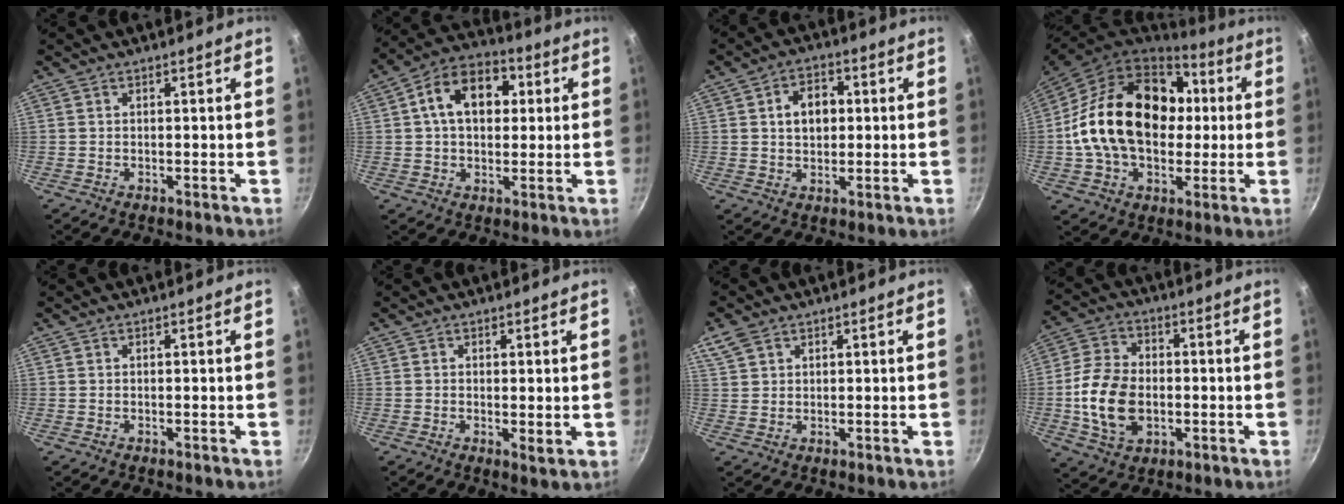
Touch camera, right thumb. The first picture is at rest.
{"total": 13.2, "force": [2.8, 9.0, 9.1], "torque": [-0.113, 0.019, 0.028]}
{"total": 6.9, "force": [1.1, 4.9, 4.8], "torque": [-0.052, 0.009, 0.014]}
{"total": 25.4, "force": [1.9, 18.2, 17.7], "torque": [-0.281, 0.039, 0.032]}
{"total": 0.0}
{"total": 2.1, "force": [0.4, 0.8, 1.9], "torque": [-0.030, -0.010, 0.006]}
{"total": 4.0, "force": [2.4, 2.6, 1.8], "torque": [-0.030, 0.000, 0.052]}
{"total": 13.7, "force": [-1.8, 9.4, 9.8], "torque": [-0.174, 0.014, -0.033]}